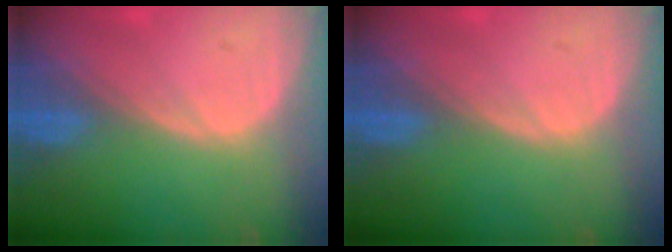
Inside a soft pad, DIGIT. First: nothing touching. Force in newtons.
{"total": 0.0}